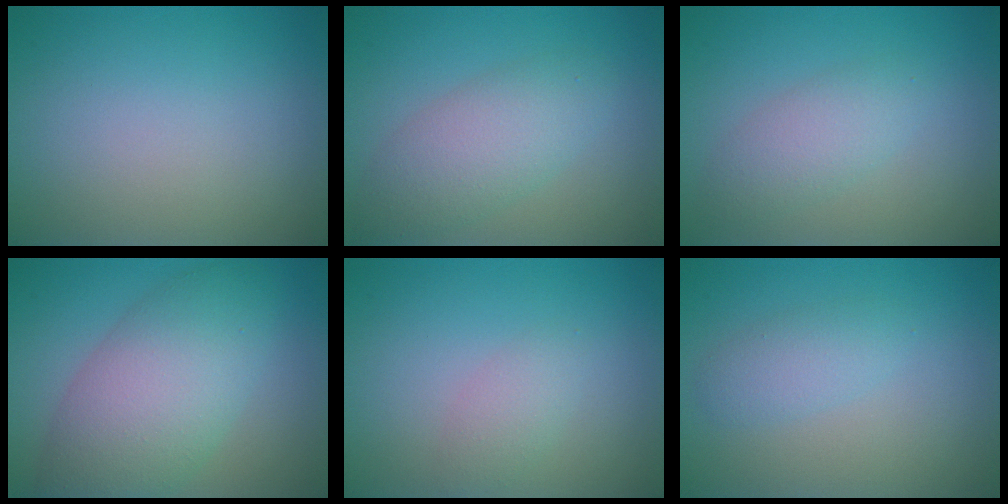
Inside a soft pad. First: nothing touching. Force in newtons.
{"total": 4.2, "press": 4.2, "slide": 0.2}
{"total": 2.7, "press": 2.7, "slide": 0.0}
{"total": 7.9, "press": 7.9, "slide": 0.2}
{"total": 1.6, "press": 1.6, "slide": 0.0}
{"total": 2.0, "press": 2.0, "slide": 0.1}